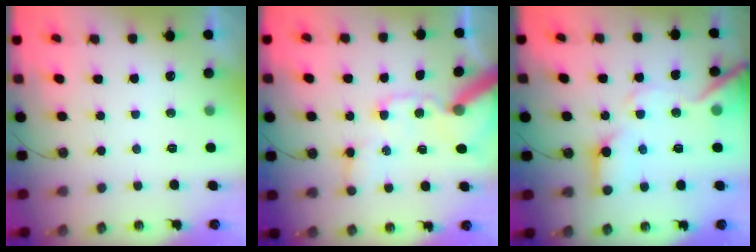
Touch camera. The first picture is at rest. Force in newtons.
{"total": 16.7, "press": 16.5, "slide": 2.6}
{"total": 13.5, "press": 13.4, "slide": 1.5}